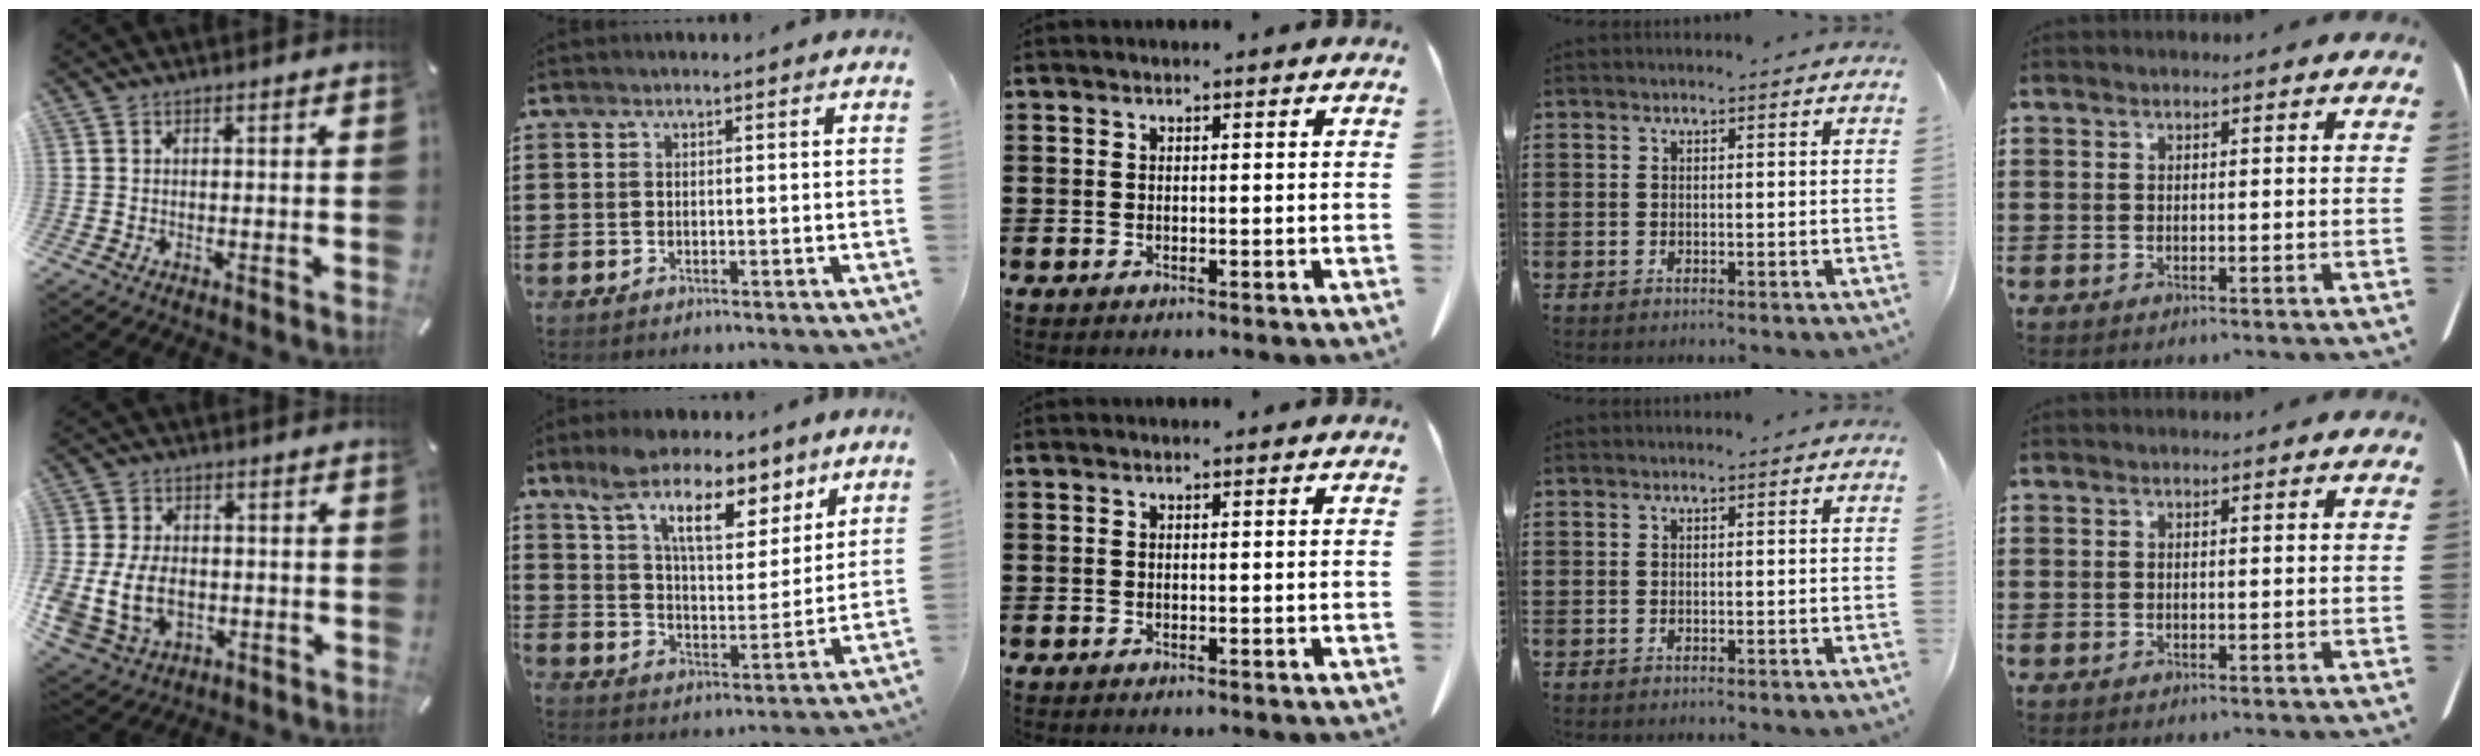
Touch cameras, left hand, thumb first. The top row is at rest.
{"thumb": {"total": 10.9, "force": [-1.4, 8.5, 6.7], "torque": [-0.150, 0.003, -0.022]}, "index": {"total": 11.7, "force": [8.1, 4.5, 7.1], "torque": [-0.141, -0.028, 0.144]}}